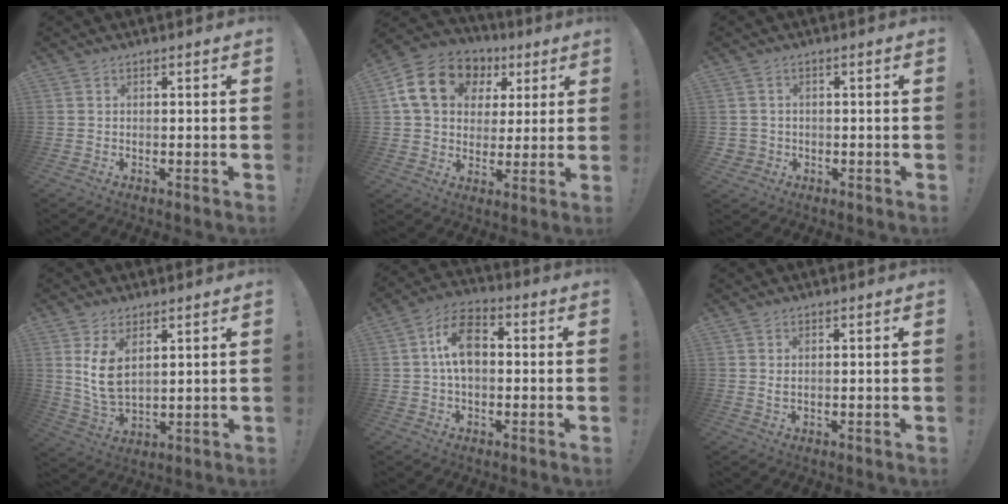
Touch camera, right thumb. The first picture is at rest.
{"total": 18.2, "force": [6.8, 13.8, 9.7], "torque": [-0.154, -0.007, 0.139]}
{"total": 2.6, "force": [-0.1, 2.5, 0.6], "torque": [-0.010, 0.003, 0.001]}
{"total": 8.6, "force": [3.6, 4.7, 6.3], "torque": [-0.127, -0.019, 0.068]}
{"total": 10.8, "force": [0.6, 6.9, 8.2], "torque": [-0.145, 0.017, 0.013]}
{"total": 1.2, "force": [0.4, 0.5, 1.1], "torque": [-0.021, 0.000, 0.007]}